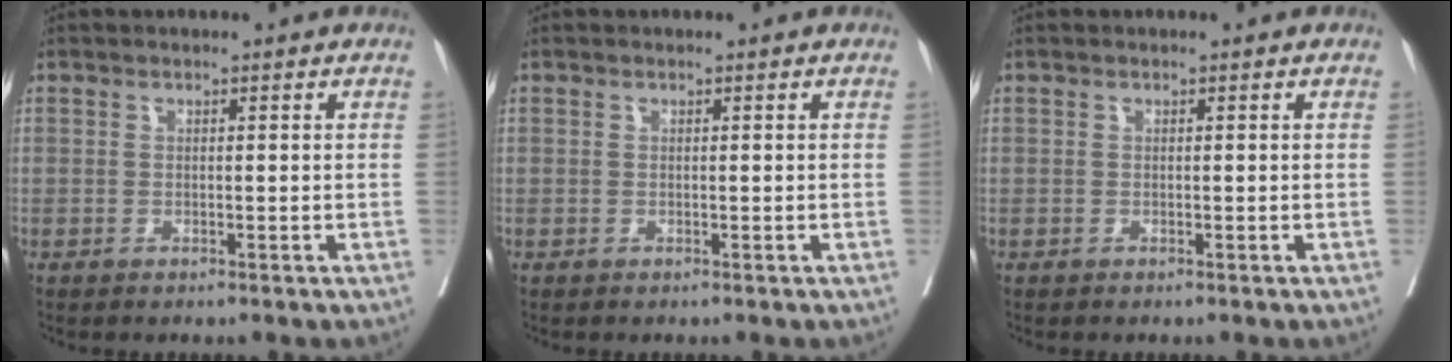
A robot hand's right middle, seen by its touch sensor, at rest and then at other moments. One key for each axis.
{"total": 0.0}
{"total": 0.0}